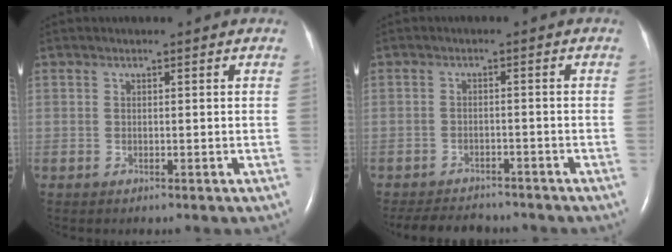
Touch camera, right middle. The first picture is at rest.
{"total": 9.0, "force": [-8.2, 2.6, 2.5], "torque": [-0.047, -0.006, -0.112]}